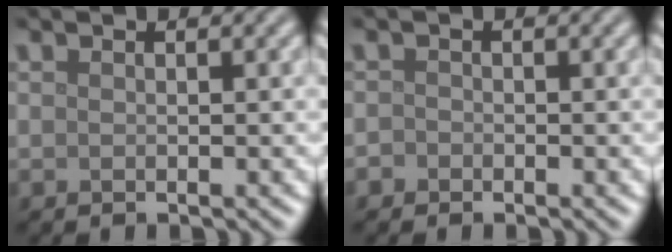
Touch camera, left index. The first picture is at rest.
{"total": 0.8, "force": [-0.4, 0.7, 0.1], "torque": [0.004, -0.004, -0.011]}